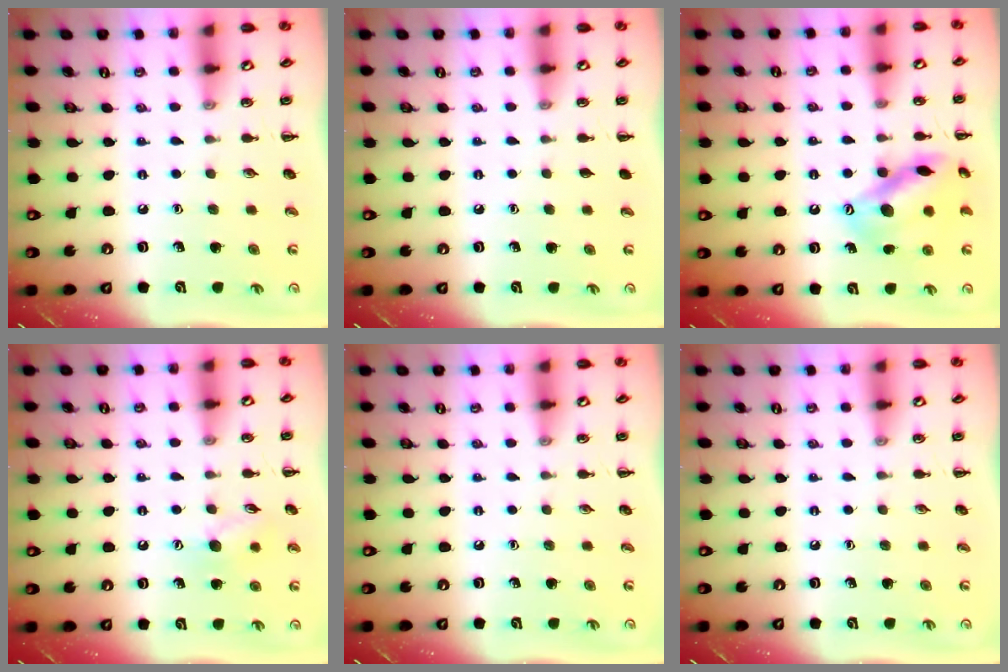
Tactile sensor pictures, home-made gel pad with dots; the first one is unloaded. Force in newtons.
{"total": 0.0}
{"total": 14.8, "press": 14.7, "slide": 0.8}
{"total": 7.8, "press": 7.7, "slide": 0.8}
{"total": 0.0}
{"total": 0.0}